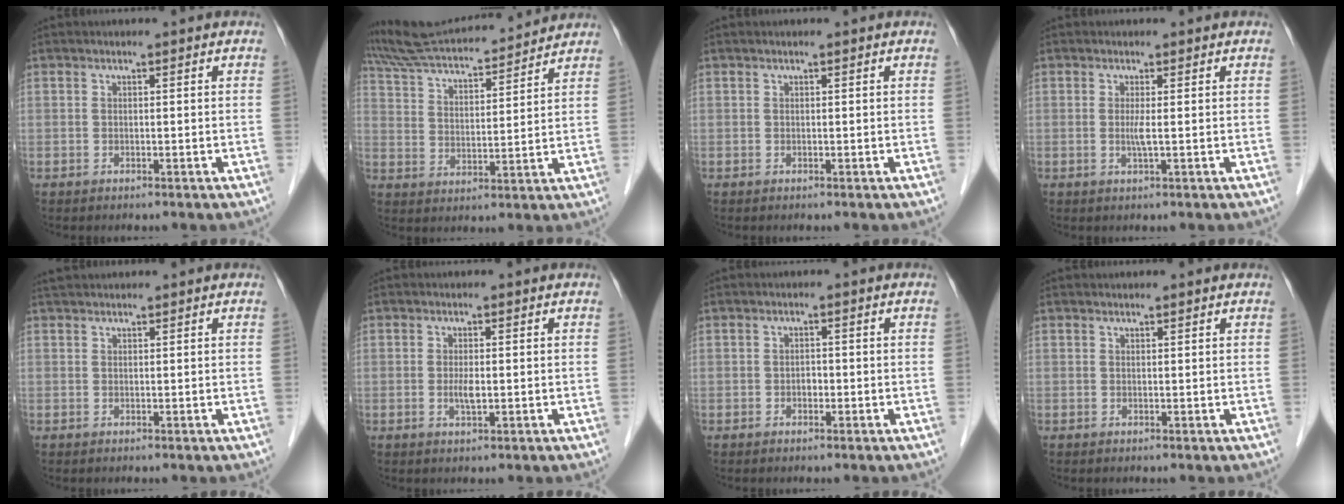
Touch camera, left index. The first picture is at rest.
{"total": 17.3, "force": [16.3, 1.8, 5.2], "torque": [-0.098, 0.028, 0.262]}
{"total": 0.0}
{"total": 1.4, "force": [-0.1, -0.2, 1.4], "torque": [-0.033, -0.001, -0.002]}
{"total": 1.9, "force": [1.7, 0.4, 0.6], "torque": [-0.011, 0.021, 0.032]}
{"total": 1.7, "force": [-0.2, 0.5, 1.6], "torque": [-0.035, -0.001, -0.004]}
{"total": 1.0, "force": [-0.5, 0.7, 0.6], "torque": [-0.007, 0.004, -0.010]}
{"total": 0.9, "force": [0.8, 0.1, 0.1], "torque": [-0.008, 0.011, 0.015]}